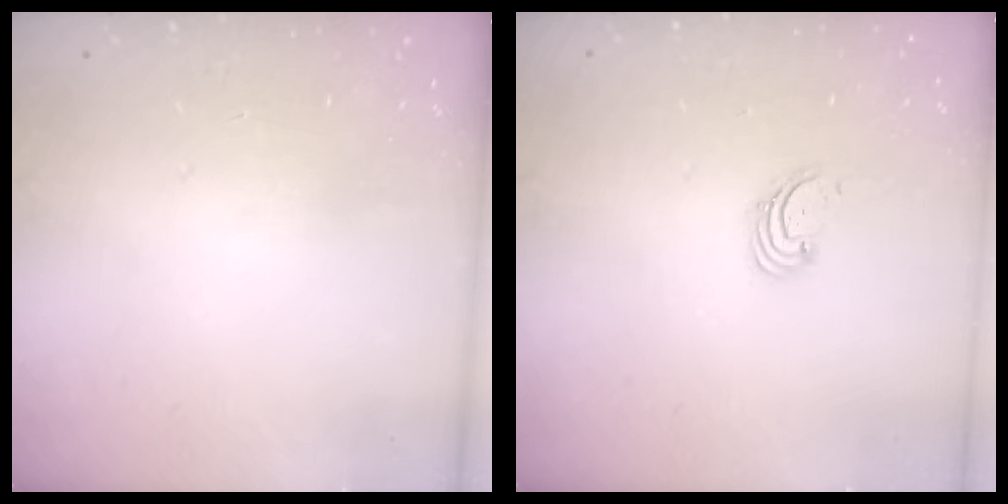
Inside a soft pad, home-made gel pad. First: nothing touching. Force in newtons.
{"total": 1.6, "press": 1.6, "slide": 0.2}